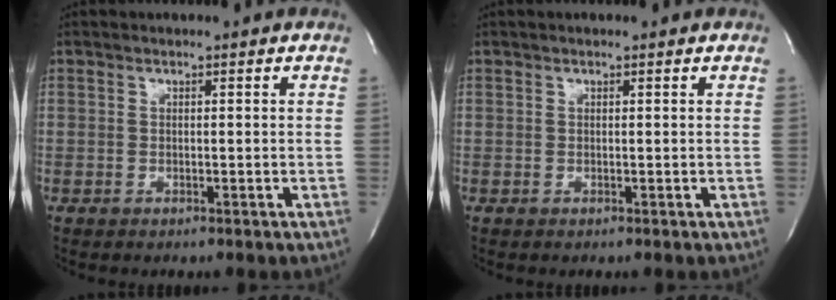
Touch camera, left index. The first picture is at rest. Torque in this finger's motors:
{"motor_torque": [0.80, -0.79, 0.17, 0.01]}